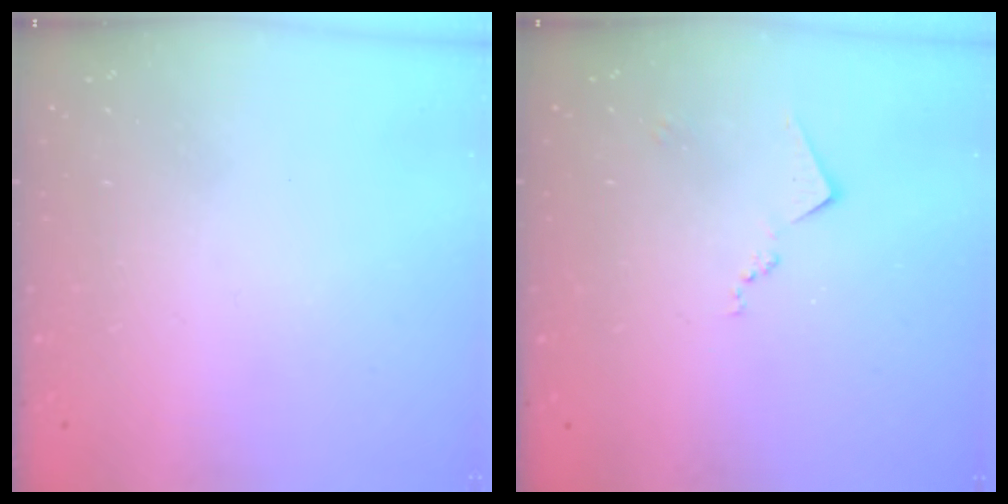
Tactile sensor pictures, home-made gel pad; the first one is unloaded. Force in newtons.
{"total": 8.9, "press": 8.9, "slide": 0.4}